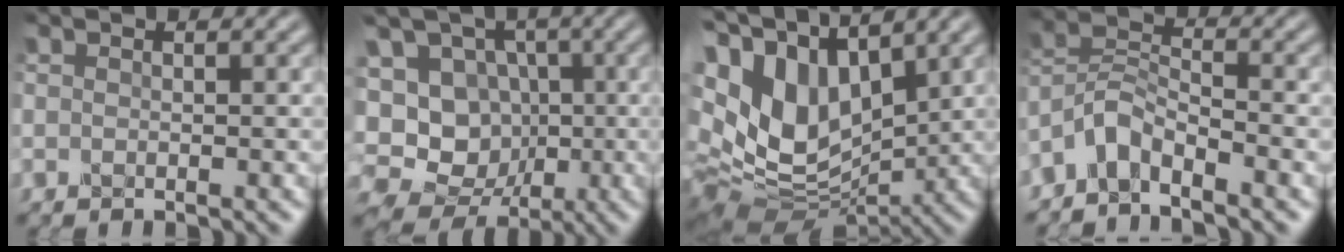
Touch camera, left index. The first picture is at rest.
{"total": 13.8, "force": [-1.8, 12.3, 5.9], "torque": [-0.144, 0.025, -0.041]}
{"total": 14.0, "force": [4.0, 8.7, 10.1], "torque": [-0.231, 0.009, 0.087]}
{"total": 3.3, "force": [-2.8, 0.8, 1.5], "torque": [-0.030, 0.010, -0.071]}